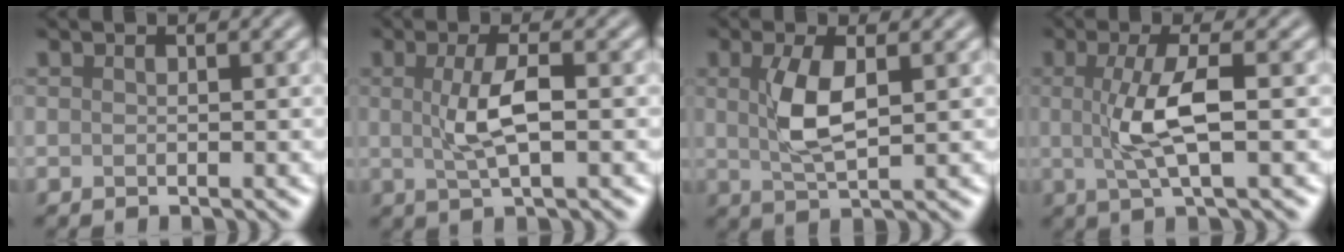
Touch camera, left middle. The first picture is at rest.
{"total": 3.6, "force": [0.2, 0.9, 3.5], "torque": [-0.075, 0.002, 0.004]}
{"total": 3.9, "force": [0.7, 1.4, 3.6], "torque": [-0.081, -0.001, 0.016]}
{"total": 4.7, "force": [0.1, 1.0, 4.6], "torque": [-0.094, 0.002, 0.004]}